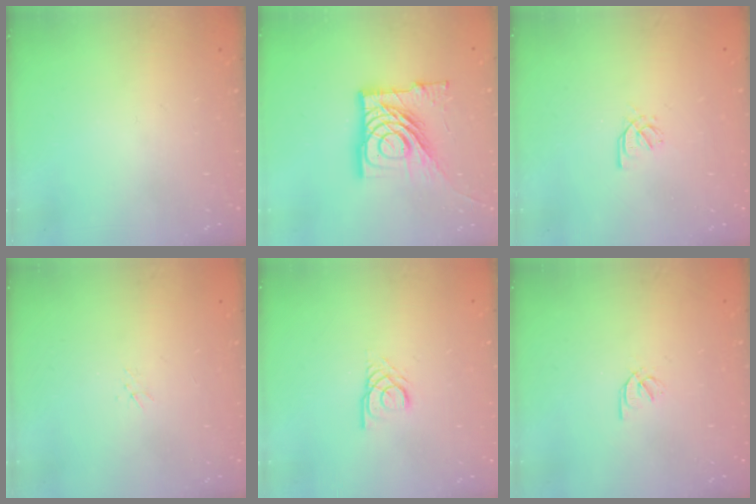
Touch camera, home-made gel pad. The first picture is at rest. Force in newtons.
{"total": 18.2, "press": 18.1, "slide": 2.1}
{"total": 1.7, "press": 1.6, "slide": 0.5}
{"total": 1.5, "press": 1.5, "slide": 0.2}
{"total": 2.9, "press": 2.9, "slide": 0.1}
{"total": 1.6, "press": 1.6, "slide": 0.3}